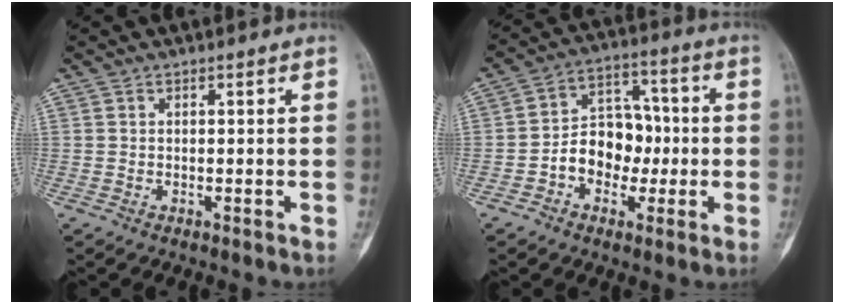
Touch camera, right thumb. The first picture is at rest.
{"total": 10.7, "force": [-2.0, 8.2, 6.7], "torque": [-0.066, 0.044, -0.041]}